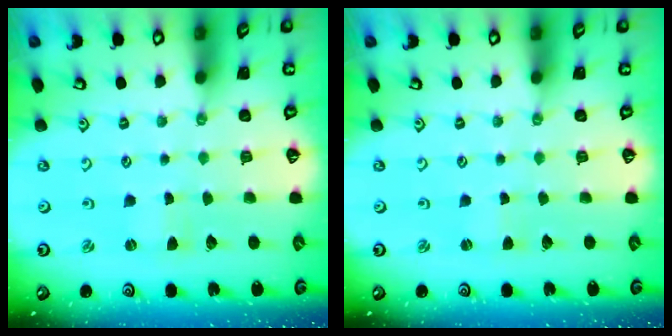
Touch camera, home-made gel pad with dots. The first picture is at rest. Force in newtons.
{"total": 0.8, "press": 0.8, "slide": 0.2}